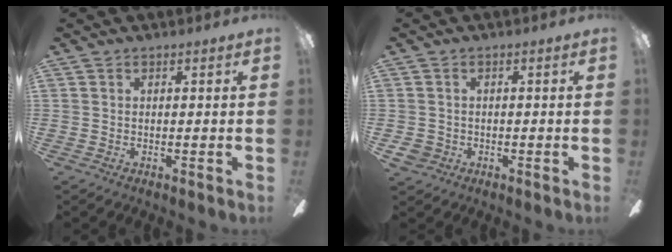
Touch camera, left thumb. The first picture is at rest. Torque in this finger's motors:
{"motor_torque": [-0.36, 0.49, 0.23, -0.06, -0.02]}